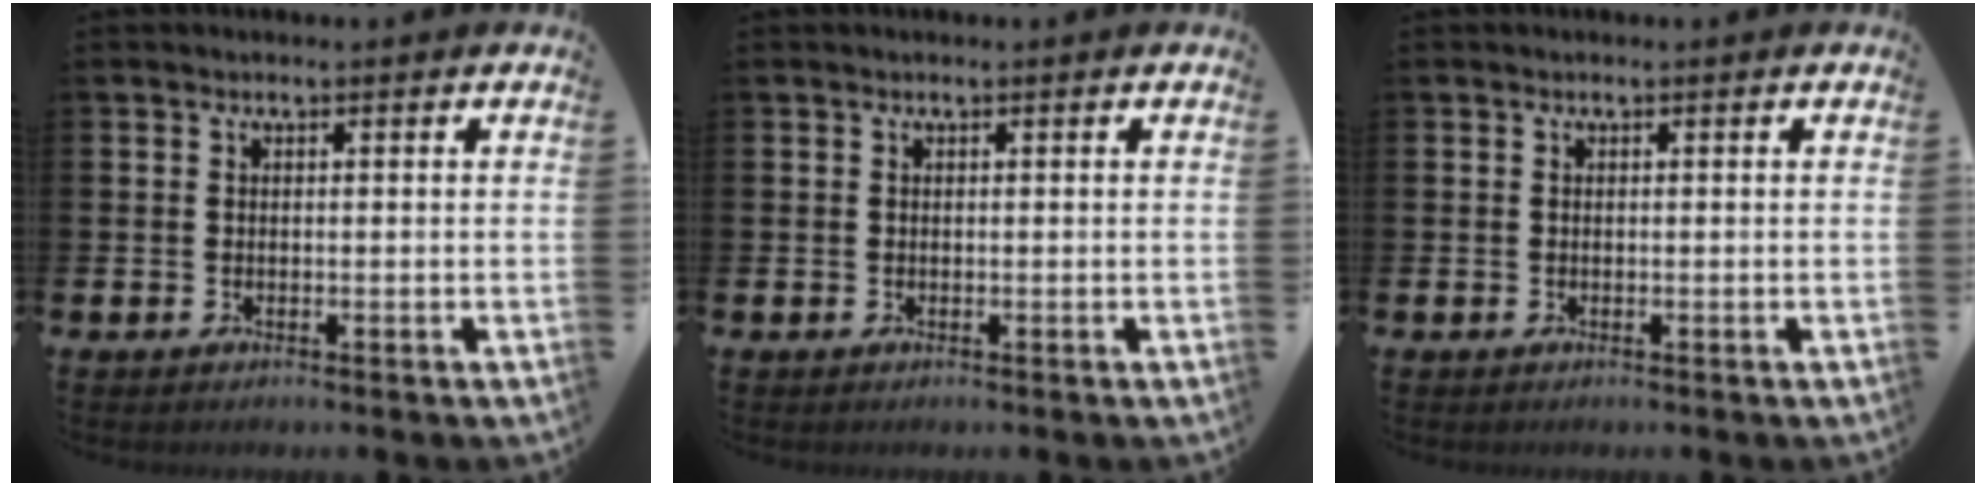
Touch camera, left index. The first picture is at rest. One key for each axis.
{"total": 0.0}
{"total": 0.0}